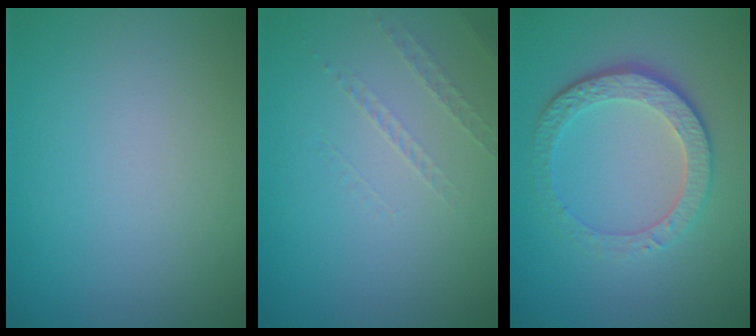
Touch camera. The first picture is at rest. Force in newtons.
{"total": 1.0, "press": 0.4, "slide": 0.9}
{"total": 4.5, "press": 3.3, "slide": 3.1}